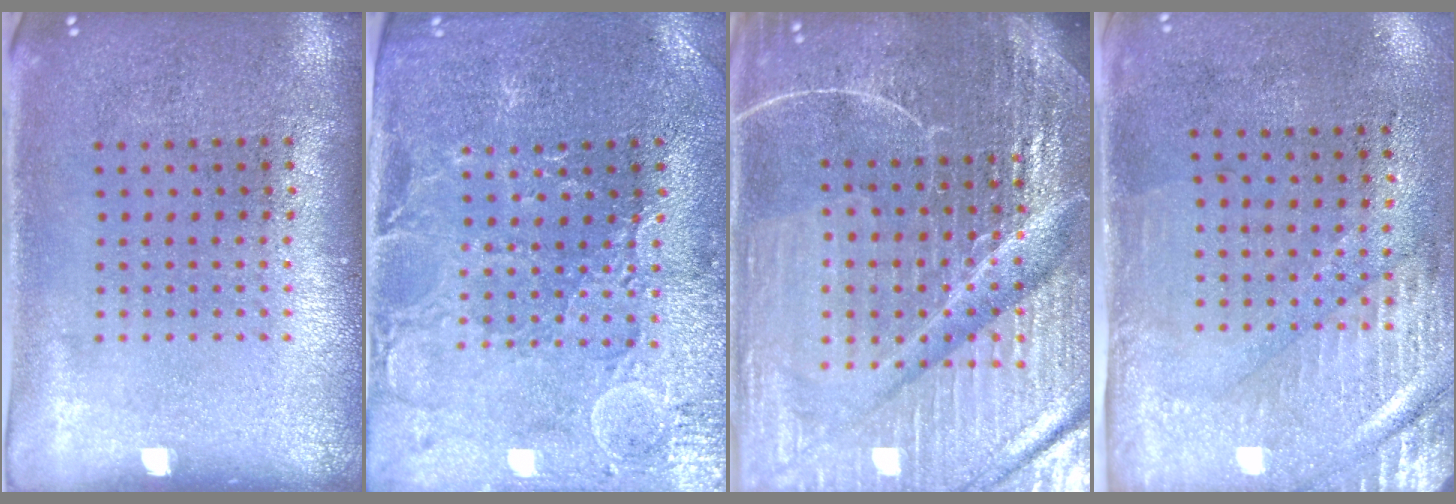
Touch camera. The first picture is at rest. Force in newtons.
{"total": 1.3, "press": 1.3, "slide": 0.4}
{"total": 6.8, "press": 6.0, "slide": 3.3}
{"total": 3.0, "press": 2.5, "slide": 1.5}